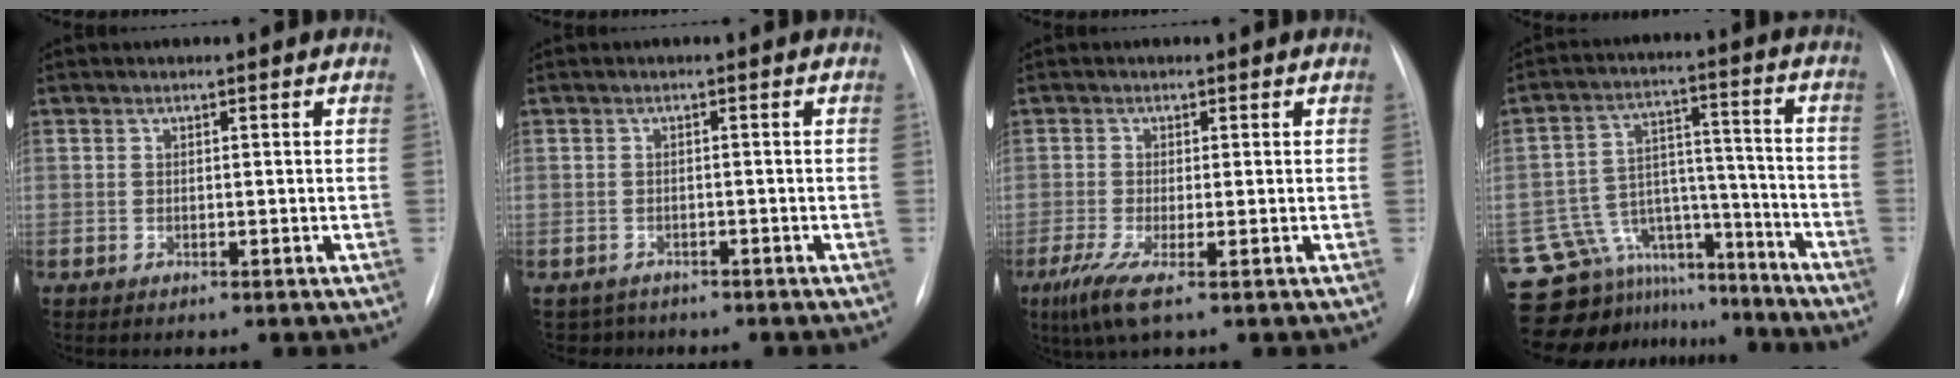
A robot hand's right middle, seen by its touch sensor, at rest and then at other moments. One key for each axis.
{"total": 2.4, "fx": -1.9, "fy": 1.3, "fz": -0.6, "tx": 0.003, "ty": 0.000, "tz": -0.030}
{"total": 4.4, "fx": -2.1, "fy": 0.4, "fz": 3.8, "tx": -0.085, "ty": -0.019, "tz": -0.040}
{"total": 19.8, "fx": -17.9, "fy": 7.6, "fz": 3.6, "tx": -0.077, "ty": 0.055, "tz": -0.263}